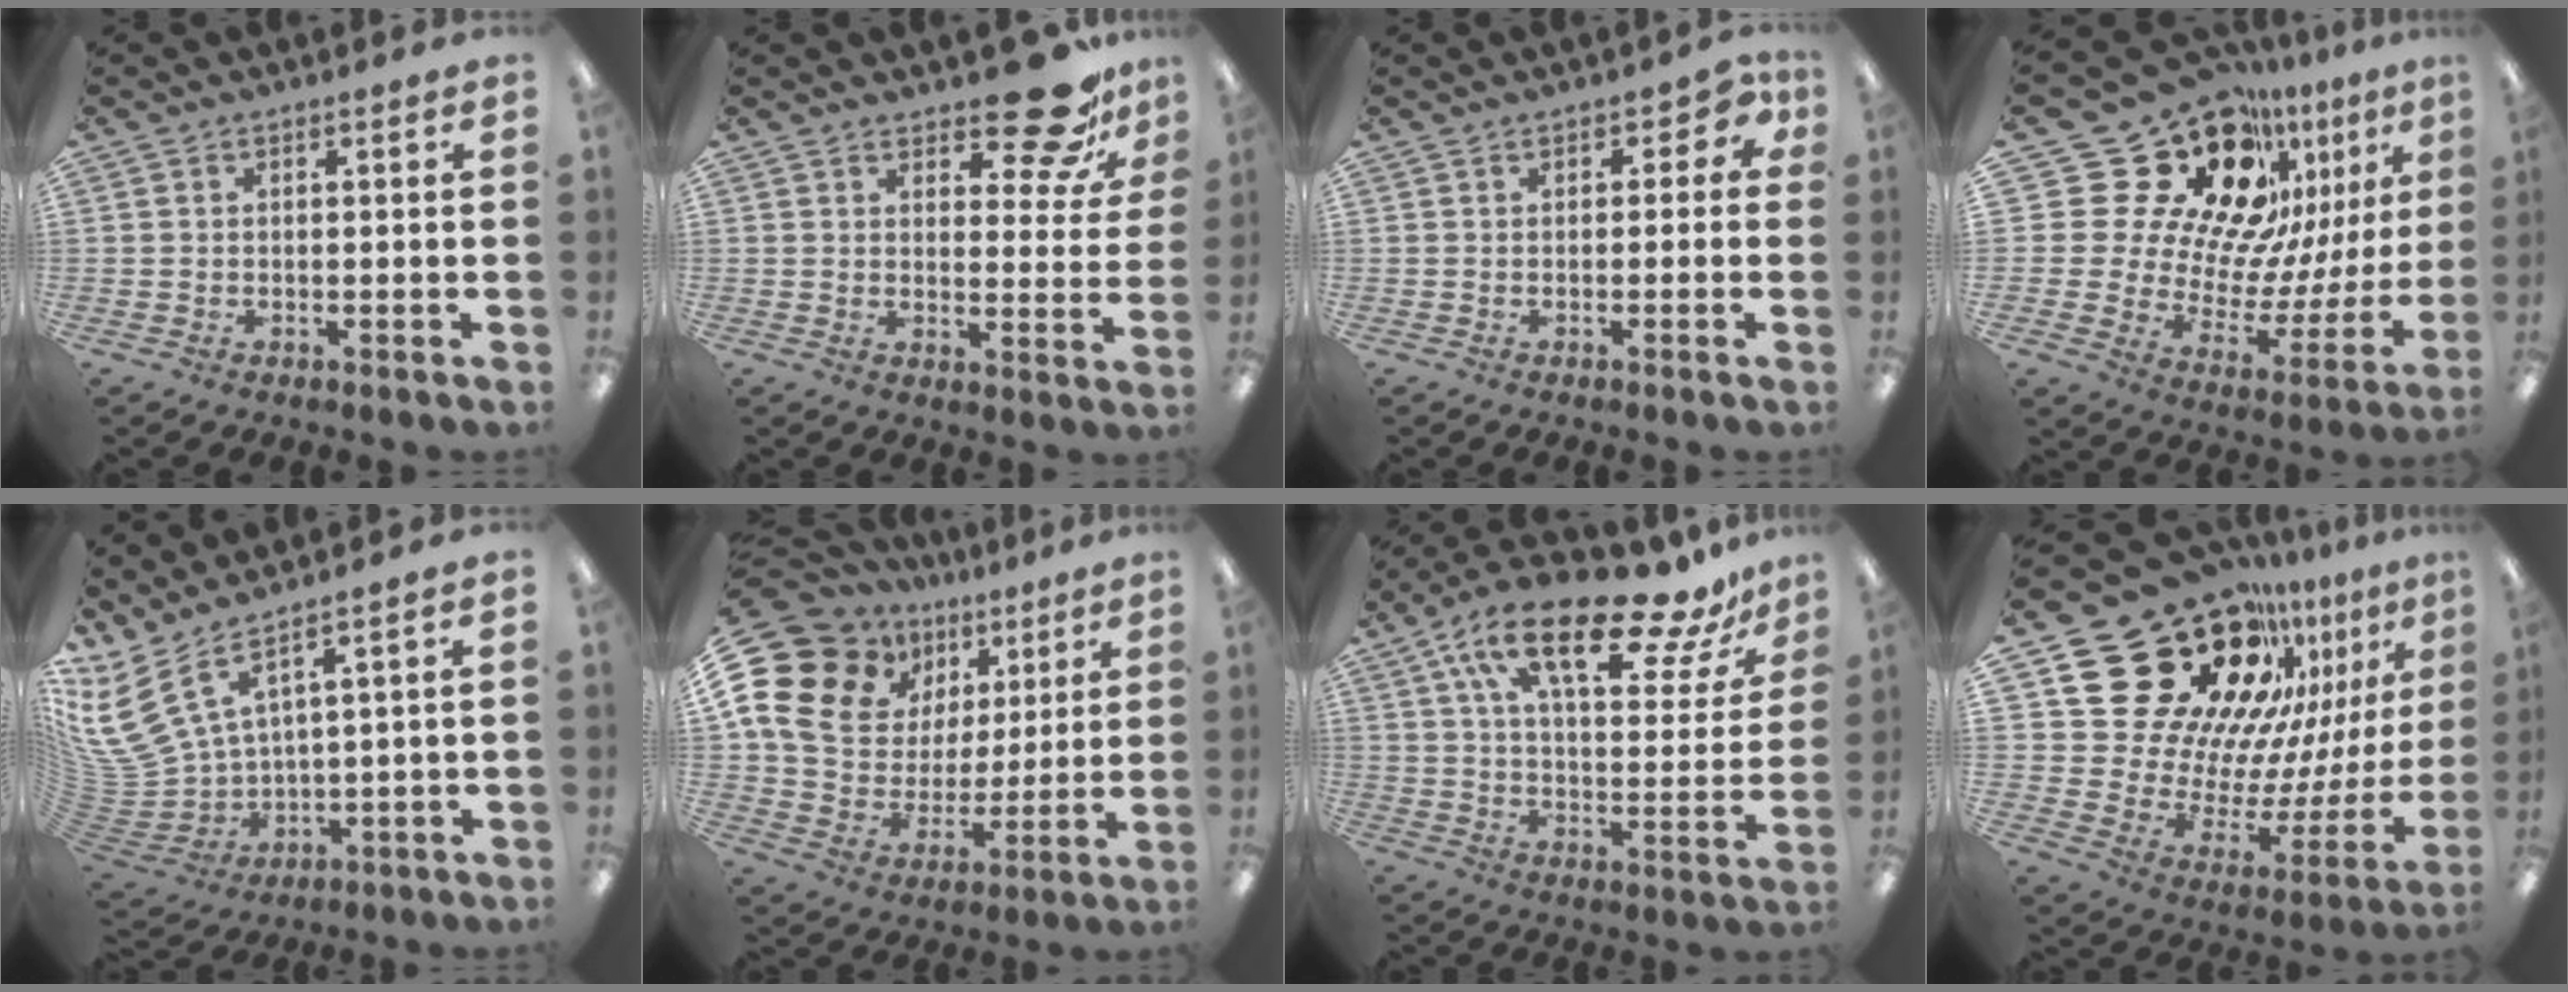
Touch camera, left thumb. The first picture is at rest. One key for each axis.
{"total": 14.0, "fx": 10.3, "fy": 5.3, "fz": 7.9, "tx": -0.095, "ty": -0.066, "tz": 0.172}
{"total": 2.9, "fx": 0.5, "fy": 2.1, "fz": 2.0, "tx": -0.022, "ty": 0.003, "tz": 0.005}
{"total": 27.4, "fx": 17.1, "fy": 17.3, "fz": 12.7, "tx": -0.208, "ty": -0.143, "tz": 0.333}
{"total": 12.6, "fx": 7.1, "fy": 6.7, "fz": 7.9, "tx": -0.200, "ty": -0.053, "tz": 0.137}
{"total": 19.0, "fx": 8.5, "fy": 14.8, "fz": 8.2, "tx": -0.178, "ty": -0.045, "tz": 0.172}
{"total": 22.8, "fx": 15.1, "fy": 8.0, "fz": 15.1, "tx": -0.251, "ty": -0.085, "tz": 0.249}
{"total": 28.7, "fx": 19.1, "fy": 17.7, "fz": 12.0, "tx": -0.160, "ty": -0.166, "tz": 0.387}